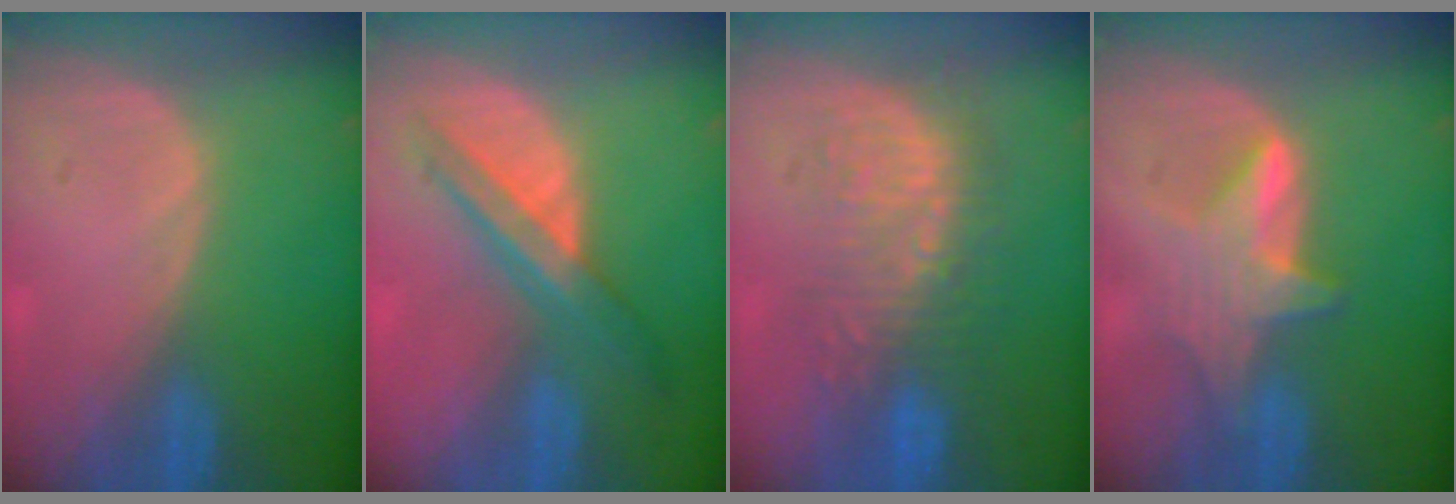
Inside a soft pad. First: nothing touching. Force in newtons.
{"total": 7.1, "press": 6.0, "slide": 3.9}
{"total": 8.9, "press": 8.6, "slide": 2.0}
{"total": 6.0, "press": 6.0, "slide": 0.8}